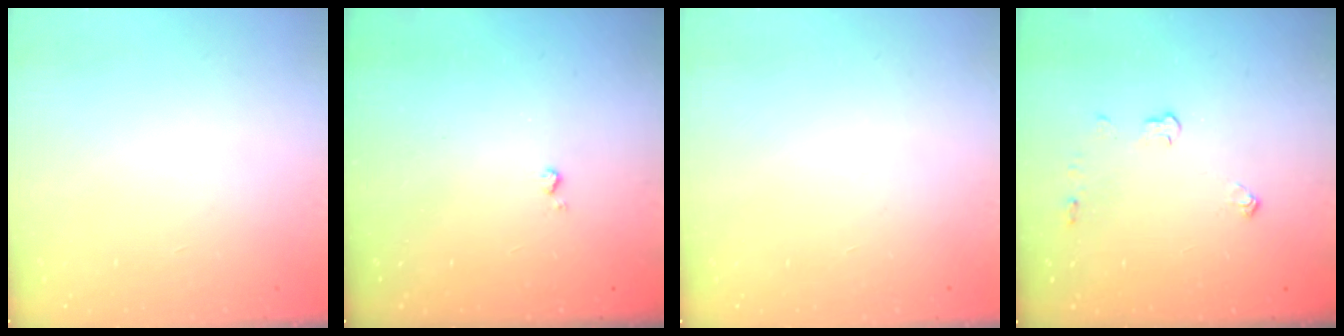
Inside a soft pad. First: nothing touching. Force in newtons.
{"total": 2.5, "press": 2.4, "slide": 0.5}
{"total": 0.0}
{"total": 3.7, "press": 3.6, "slide": 0.6}